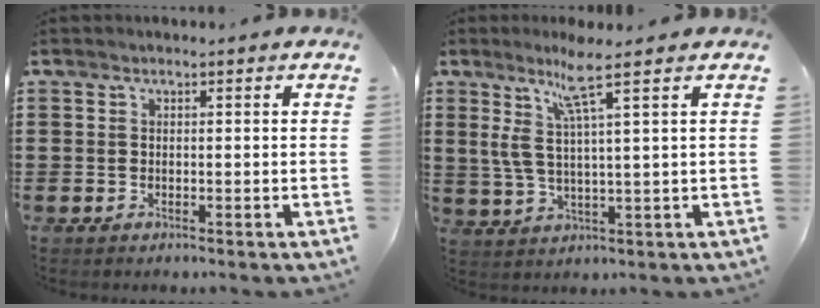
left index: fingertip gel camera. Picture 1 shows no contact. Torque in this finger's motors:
{"motor_torque": [1.26, -0.87, 0.27, 0.21]}